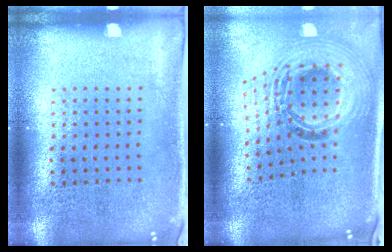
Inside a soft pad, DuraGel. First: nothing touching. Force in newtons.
{"total": 2.1, "press": 1.6, "slide": 1.2}